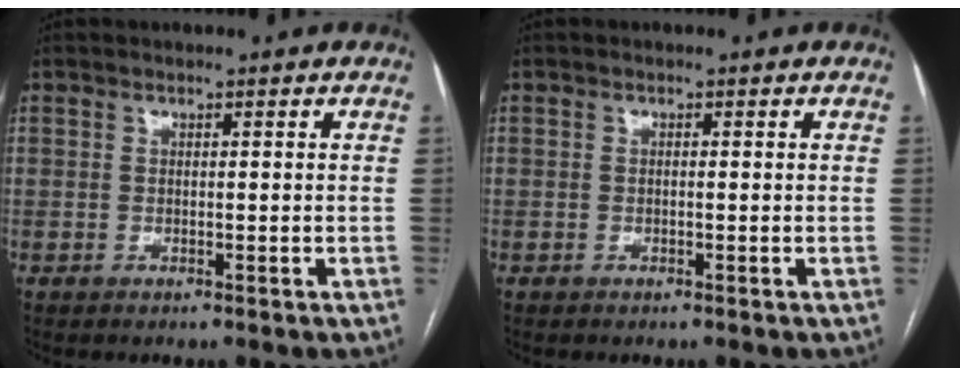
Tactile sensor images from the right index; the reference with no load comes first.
{"total": 0.0}